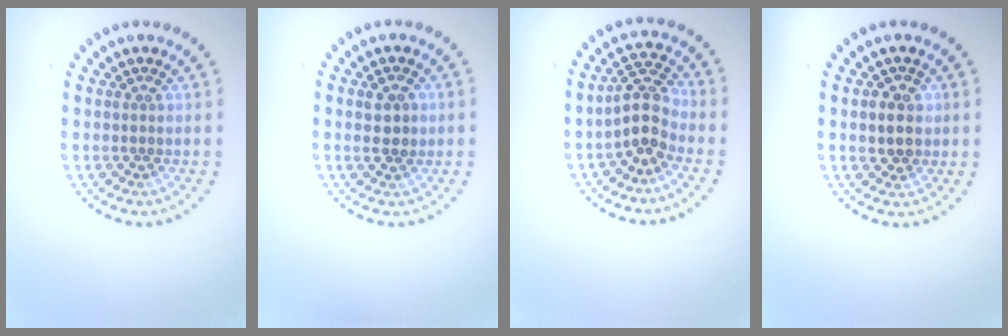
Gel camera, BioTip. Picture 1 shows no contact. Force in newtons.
{"total": 2.2, "press": 2.2, "slide": 0.3}
{"total": 3.2, "press": 2.8, "slide": 1.5}
{"total": 2.6, "press": 2.6, "slide": 0.6}